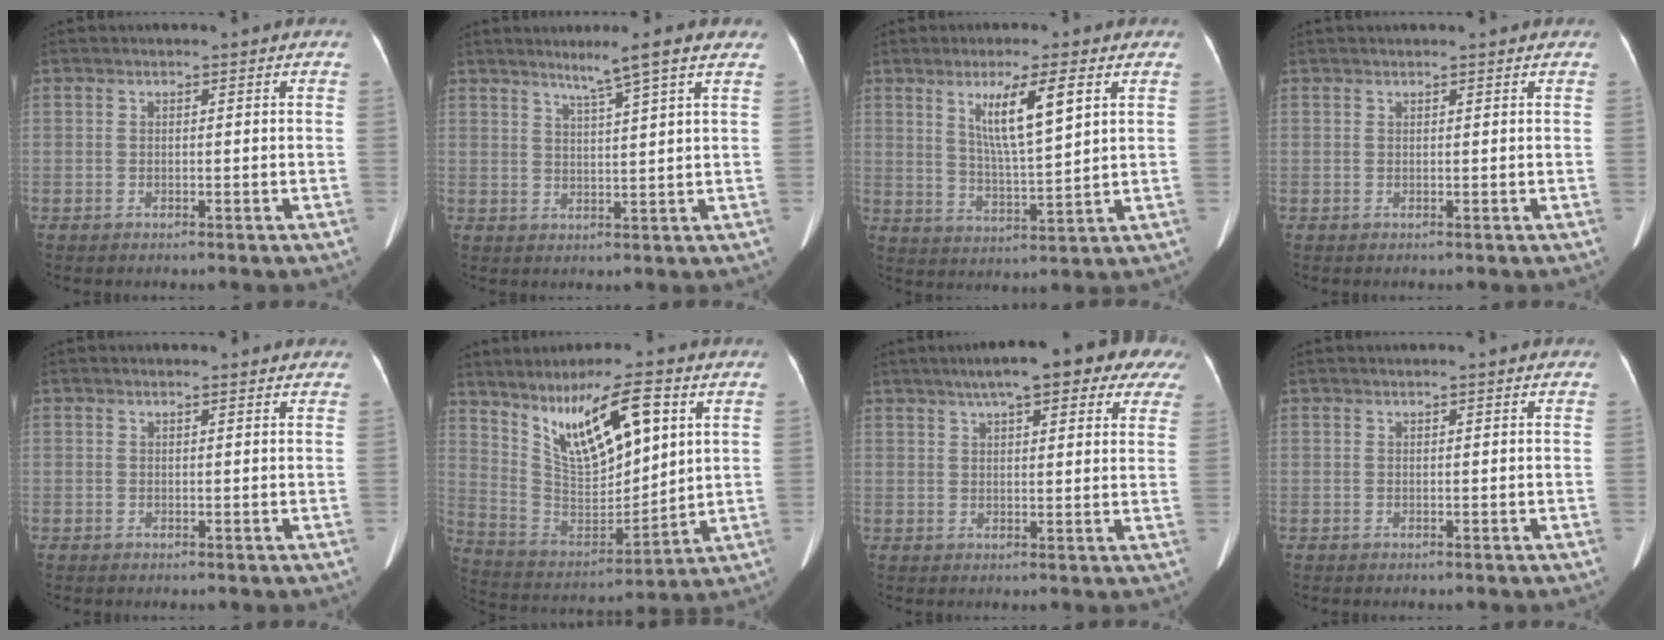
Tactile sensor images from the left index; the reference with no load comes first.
{"total": 5.7, "force": [4.0, -1.1, 3.9], "torque": [-0.067, 0.004, 0.066]}
{"total": 8.5, "force": [3.6, 0.5, 7.7], "torque": [-0.142, -0.008, 0.065]}
{"total": 1.7, "force": [1.6, 0.1, 0.6], "torque": [-0.010, 0.019, 0.020]}
{"total": 1.4, "force": [1.2, 0.6, 0.2], "torque": [-0.008, 0.012, 0.010]}
{"total": 14.9, "force": [7.0, 4.6, 12.3], "torque": [-0.228, 0.009, 0.140]}
{"total": 17.4, "force": [12.2, 4.1, 11.6], "torque": [-0.163, 0.043, 0.146]}
{"total": 0.5, "force": [0.5, -0.1, 0.3], "torque": [-0.009, 0.006, 0.012]}